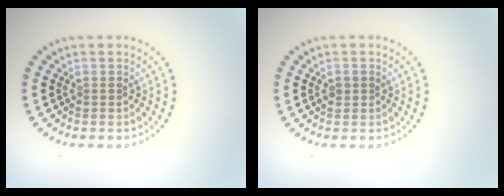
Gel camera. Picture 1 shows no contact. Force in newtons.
{"total": 0.9, "press": 0.9, "slide": 0.1}